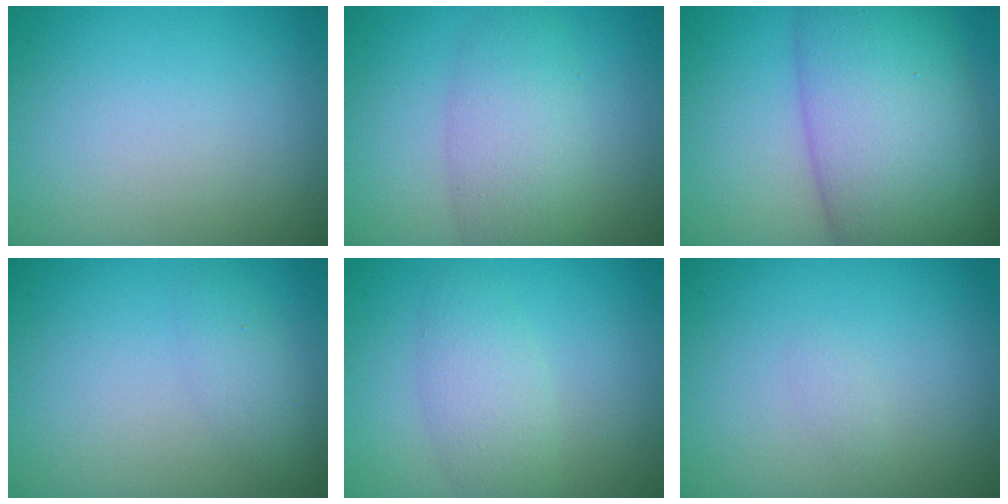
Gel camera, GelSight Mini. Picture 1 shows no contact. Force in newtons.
{"total": 4.5, "press": 4.5, "slide": 0.2}
{"total": 12.1, "press": 12.1, "slide": 0.5}
{"total": 1.5, "press": 1.5, "slide": 0.1}
{"total": 2.9, "press": 2.9, "slide": 0.1}
{"total": 0.5, "press": 0.5, "slide": 0.1}